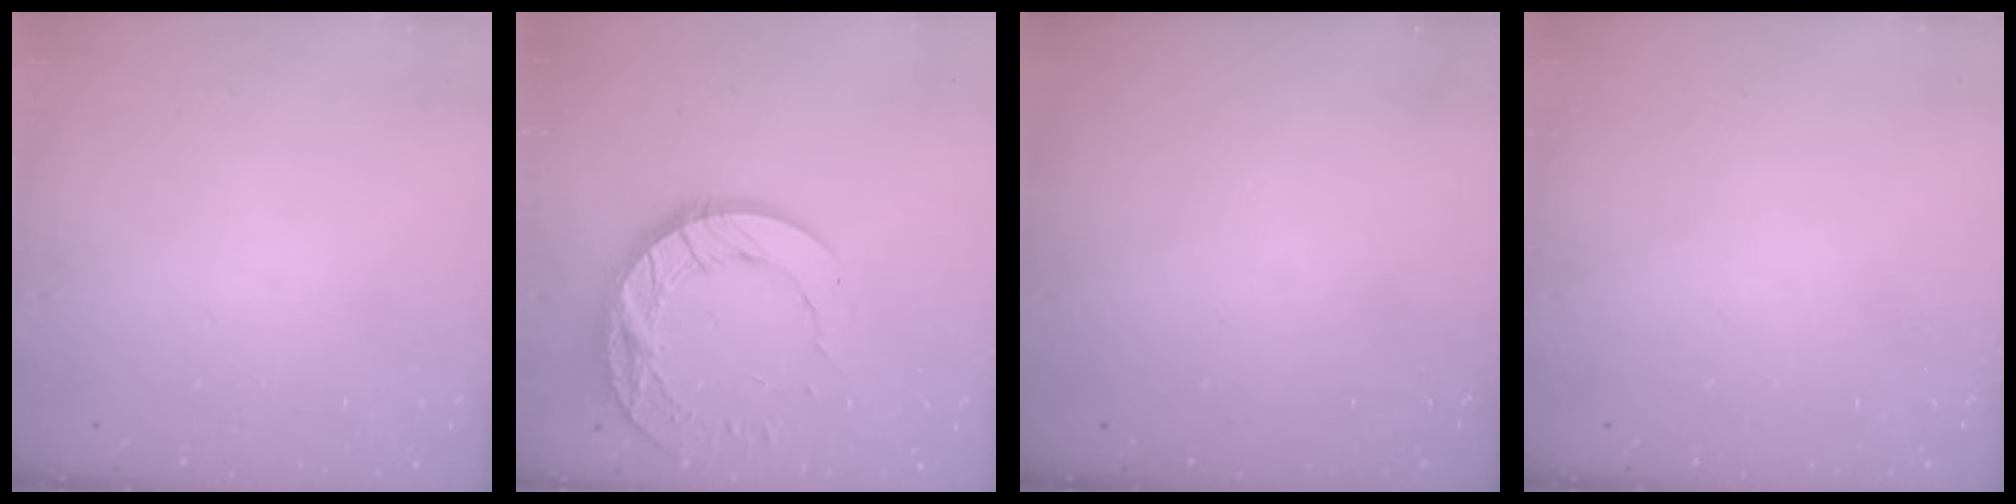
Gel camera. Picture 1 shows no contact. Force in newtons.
{"total": 14.8, "press": 14.7, "slide": 1.1}
{"total": 0.0}
{"total": 0.0}